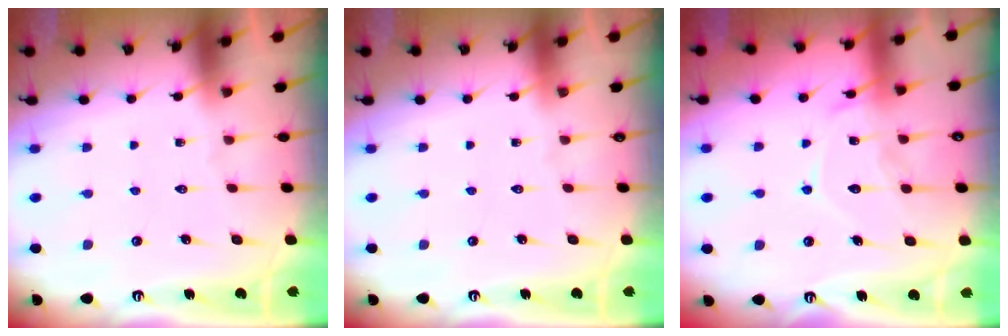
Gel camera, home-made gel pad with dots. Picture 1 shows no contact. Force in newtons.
{"total": 0.0}
{"total": 12.3, "press": 12.3, "slide": 1.2}